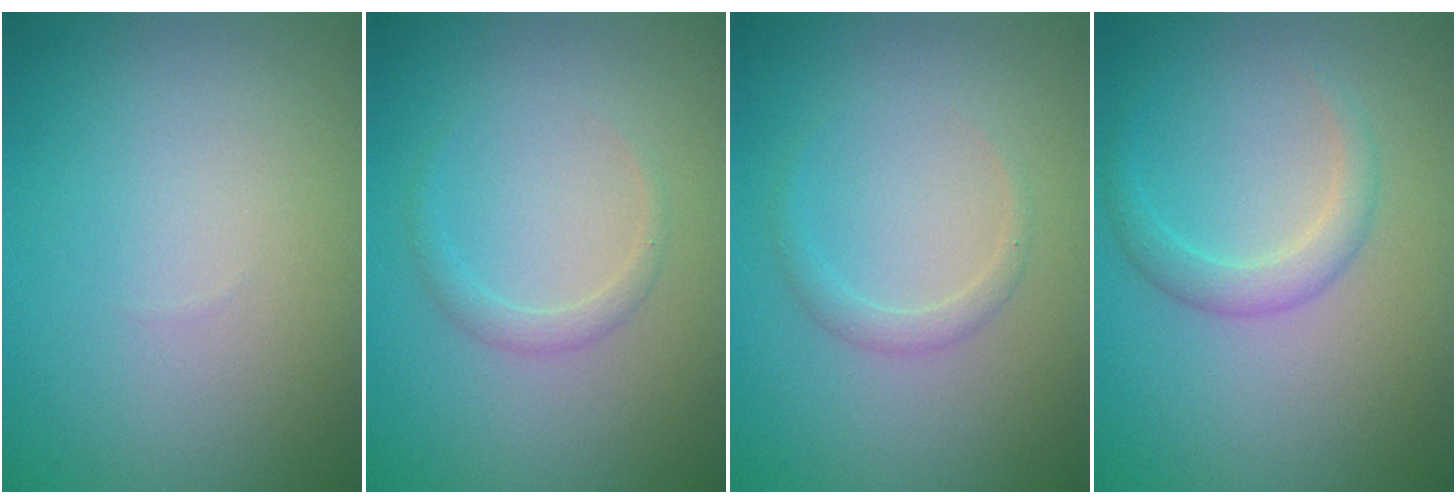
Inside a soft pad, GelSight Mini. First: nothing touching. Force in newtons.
{"total": 1.2, "press": 1.2, "slide": 0.1}
{"total": 1.2, "press": 1.2, "slide": 0.1}
{"total": 2.0, "press": 2.0, "slide": 0.1}